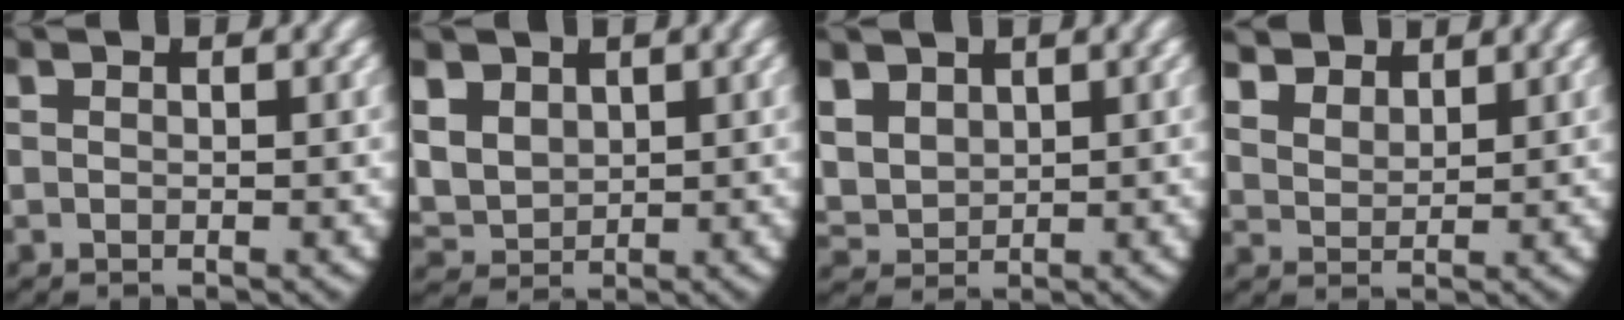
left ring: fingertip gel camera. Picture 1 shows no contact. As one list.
[{"total": 6.8, "force": [1.1, 6.1, 2.7], "torque": [-0.101, -0.029, 0.032]}, {"total": 5.3, "force": [1.4, 4.6, 2.1], "torque": [-0.081, -0.020, 0.039]}, {"total": 4.0, "force": [3.0, 2.2, 1.5], "torque": [-0.037, -0.007, 0.061]}]